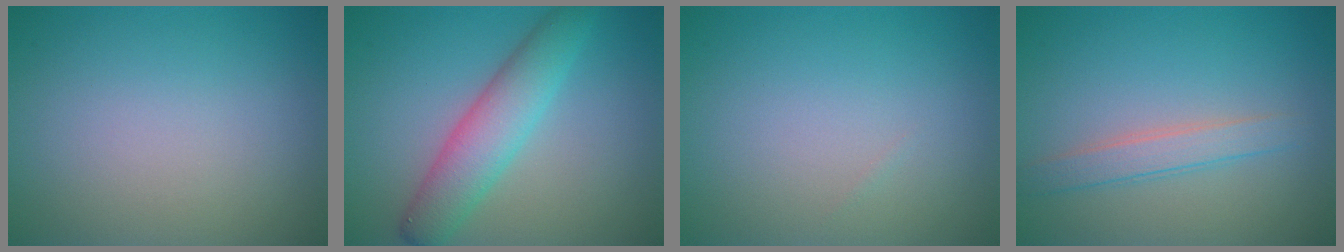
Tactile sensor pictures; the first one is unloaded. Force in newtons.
{"total": 4.8, "press": 4.8, "slide": 0.1}
{"total": 0.0}
{"total": 2.3, "press": 2.2, "slide": 0.1}